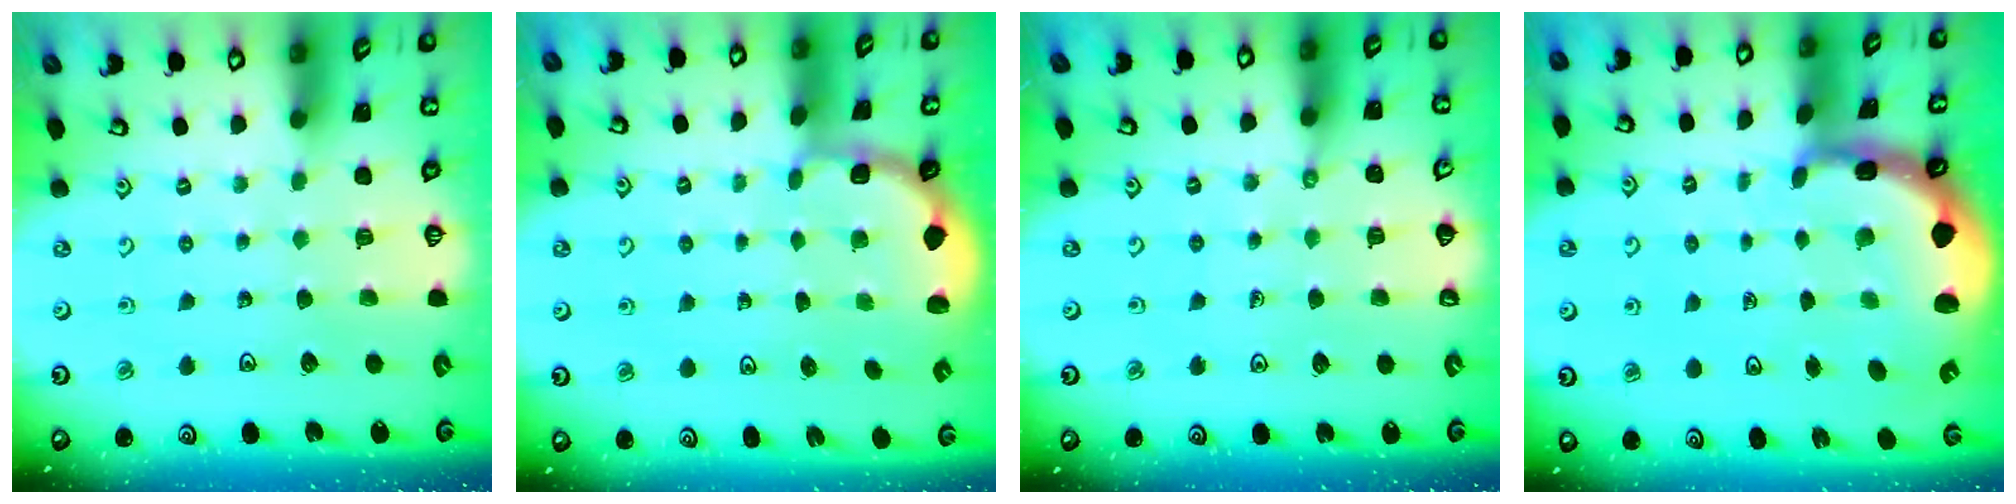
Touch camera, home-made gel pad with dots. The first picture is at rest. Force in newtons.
{"total": 1.8, "press": 1.6, "slide": 0.7}
{"total": 1.5, "press": 1.5, "slide": 0.2}
{"total": 3.6, "press": 3.4, "slide": 1.0}